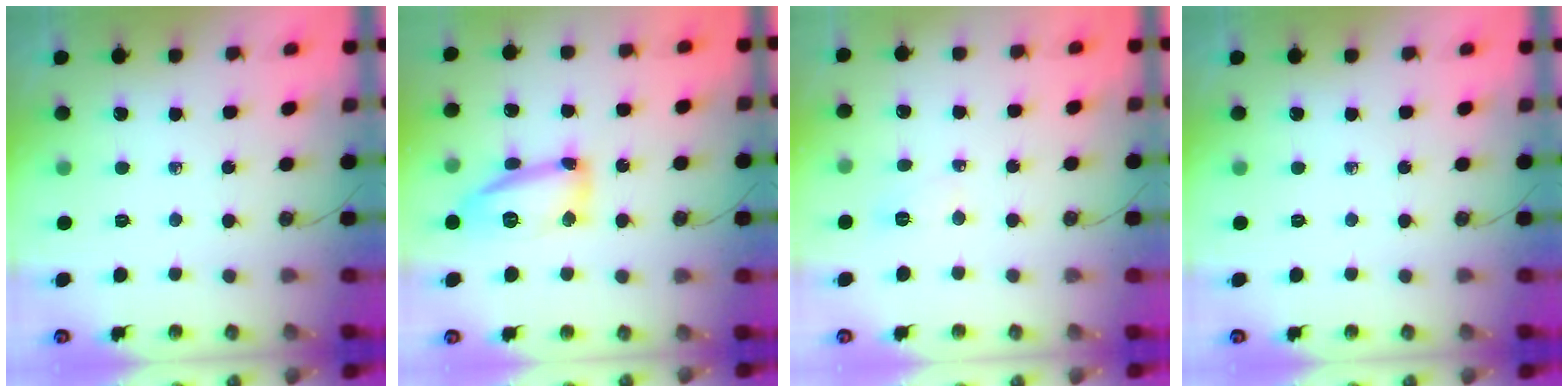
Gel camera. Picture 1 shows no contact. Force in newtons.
{"total": 14.1, "press": 13.9, "slide": 2.4}
{"total": 3.5, "press": 3.3, "slide": 1.2}
{"total": 0.0}